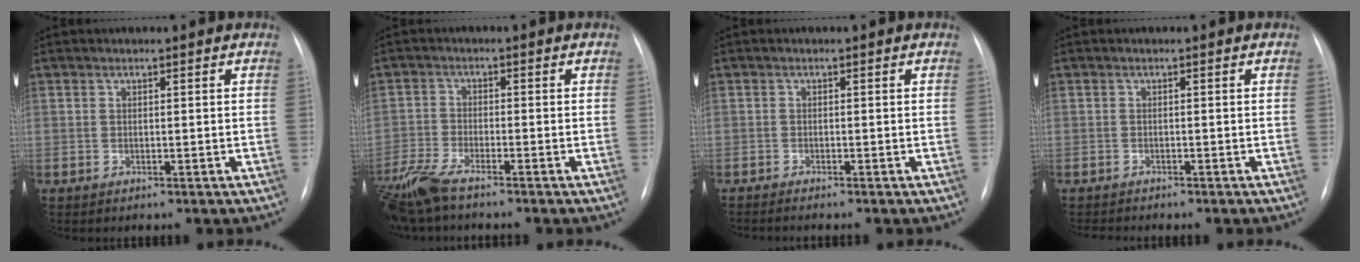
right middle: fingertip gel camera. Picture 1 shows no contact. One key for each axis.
{"total": 6.9, "fx": -5.7, "fy": 0.9, "fz": 3.9, "tx": -0.091, "ty": -0.019, "tz": -0.113}
{"total": 2.3, "fx": -2.0, "fy": -0.2, "fz": 1.2, "tx": -0.018, "ty": -0.005, "tz": -0.025}
{"total": 1.8, "fx": -1.8, "fy": 0.0, "fz": 0.5, "tx": -0.005, "ty": -0.007, "tz": -0.020}